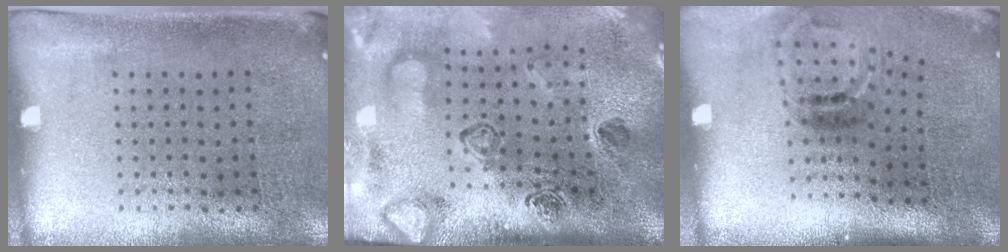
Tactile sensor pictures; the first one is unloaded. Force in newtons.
{"total": 4.0, "press": 2.8, "slide": 2.9}
{"total": 2.0, "press": 1.2, "slide": 1.6}